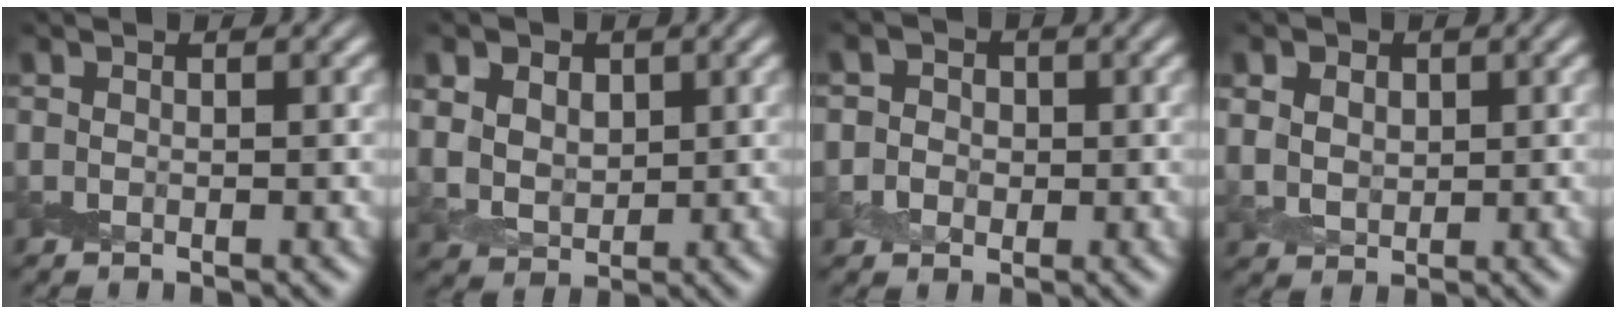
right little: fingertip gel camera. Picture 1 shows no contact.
{"total": 6.6, "force": [2.7, 4.7, 3.6], "torque": [-0.078, 0.017, 0.035]}
{"total": 3.4, "force": [0.4, 3.2, 1.3], "torque": [0.001, 0.012, -0.012]}
{"total": 4.2, "force": [1.9, 3.0, 2.3], "torque": [-0.051, 0.014, 0.027]}